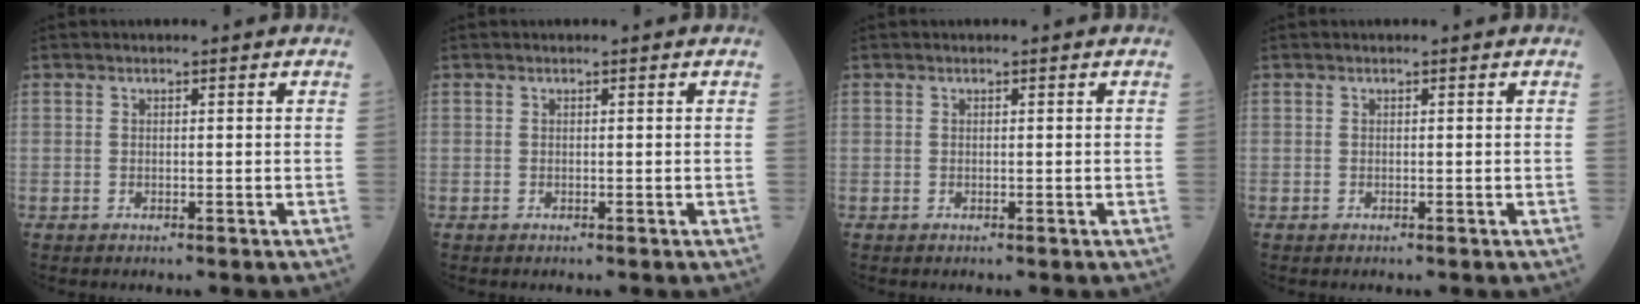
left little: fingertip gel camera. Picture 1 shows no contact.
{"total": 0.0}
{"total": 0.0}
{"total": 0.0}